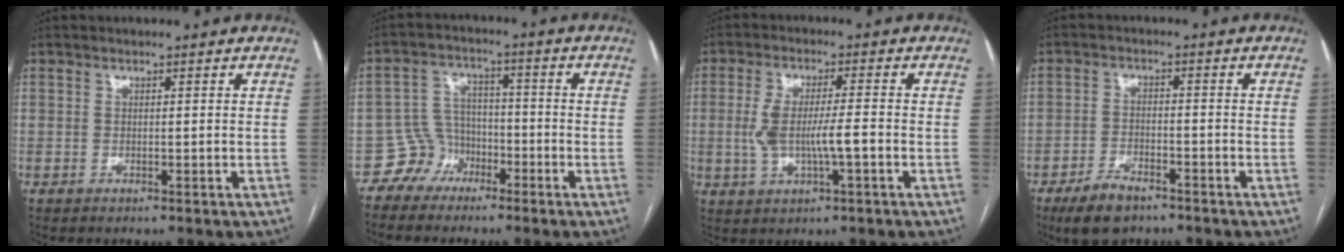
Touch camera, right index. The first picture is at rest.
{"total": 5.5, "force": [-3.5, 4.2, -0.4], "torque": [0.016, 0.018, -0.064]}
{"total": 7.3, "force": [-1.1, 1.5, 7.1], "torque": [-0.143, 0.008, -0.017]}
{"total": 6.2, "force": [-4.6, 2.5, 3.4], "torque": [-0.070, -0.004, -0.077]}